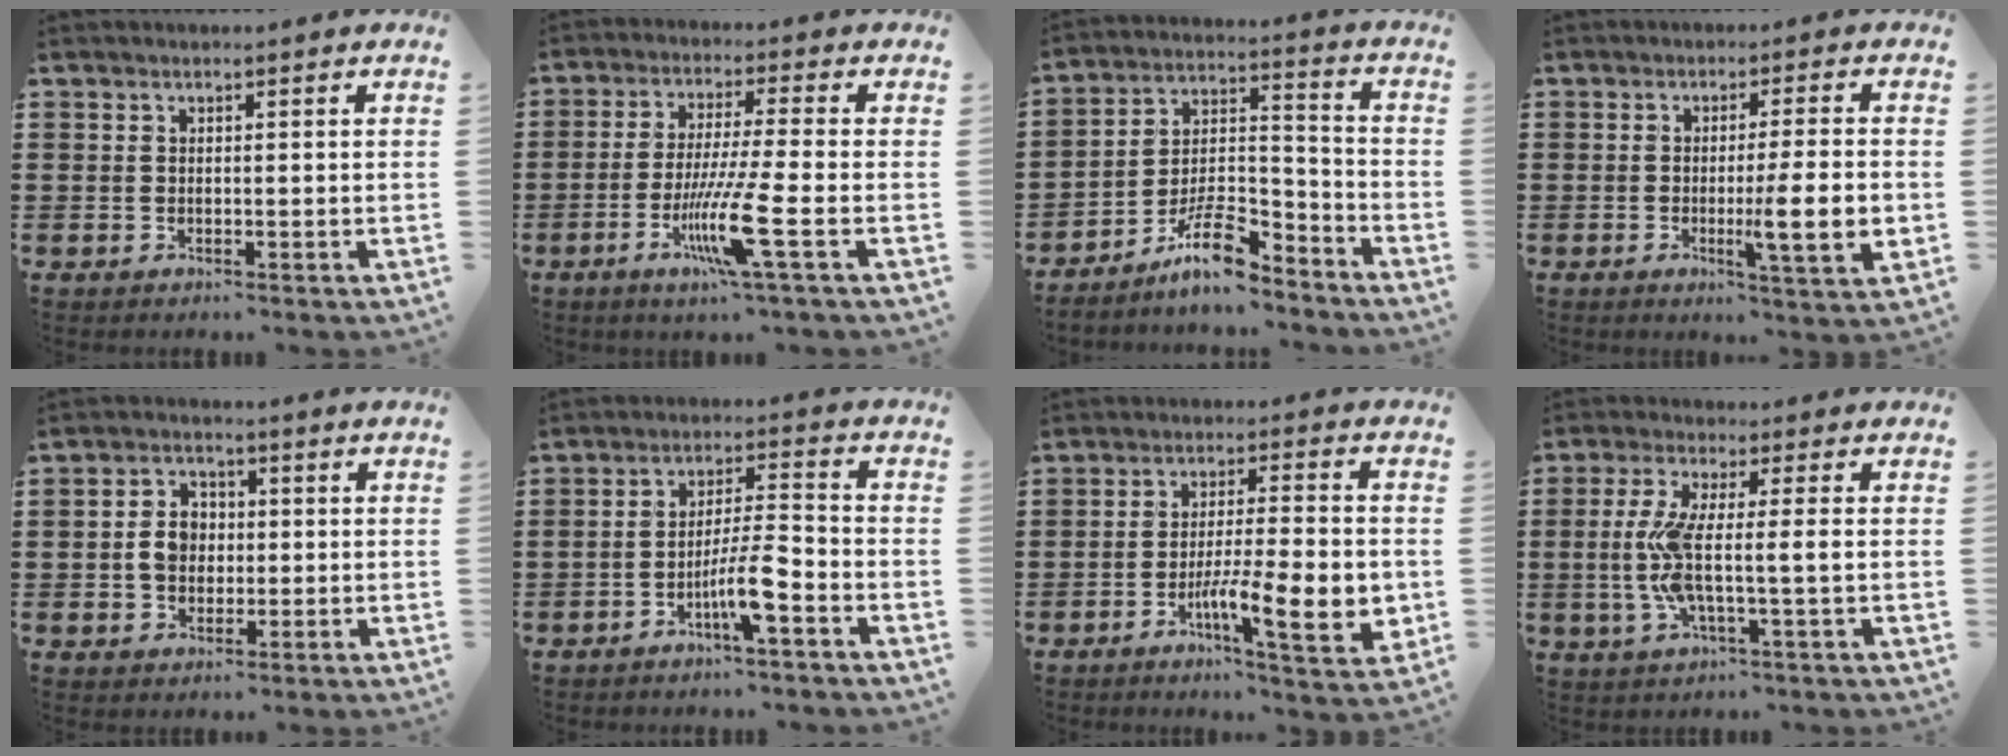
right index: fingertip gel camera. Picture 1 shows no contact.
{"total": 10.2, "force": [-3.9, 0.2, 9.4], "torque": [-0.189, -0.021, -0.075]}
{"total": 10.3, "force": [-7.9, 3.2, 5.8], "torque": [-0.101, 0.029, -0.146]}
{"total": 8.3, "force": [-1.4, 0.7, 8.1], "torque": [-0.117, -0.017, -0.024]}
{"total": 4.4, "force": [-0.2, 3.4, 2.8], "torque": [-0.070, 0.008, -0.009]}
{"total": 7.1, "force": [-3.5, 1.0, 6.1], "torque": [-0.121, -0.002, -0.067]}
{"total": 11.7, "force": [-3.4, 2.5, 10.9], "torque": [-0.168, -0.007, -0.056]}
{"total": 7.6, "force": [-0.5, 0.8, 7.6], "torque": [-0.165, -0.014, -0.020]}